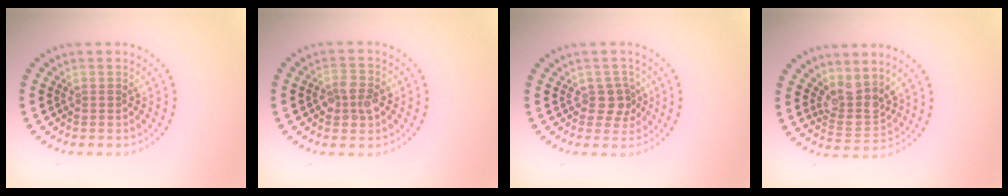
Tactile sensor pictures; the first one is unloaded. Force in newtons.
{"total": 2.6, "press": 2.5, "slide": 0.7}
{"total": 1.8, "press": 1.6, "slide": 0.9}
{"total": 3.2, "press": 2.4, "slide": 2.1}